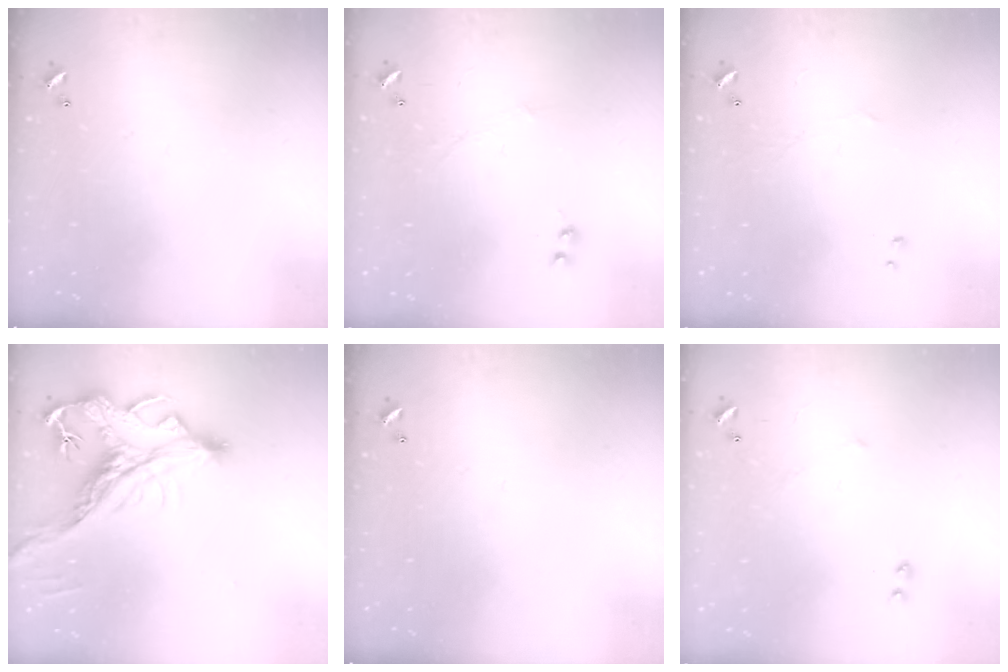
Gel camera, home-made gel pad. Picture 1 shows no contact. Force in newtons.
{"total": 0.0}
{"total": 0.7, "press": 0.1, "slide": 0.7}
{"total": 4.6, "press": 4.4, "slide": 1.4}
{"total": 0.0}
{"total": 6.7, "press": 6.7, "slide": 0.7}